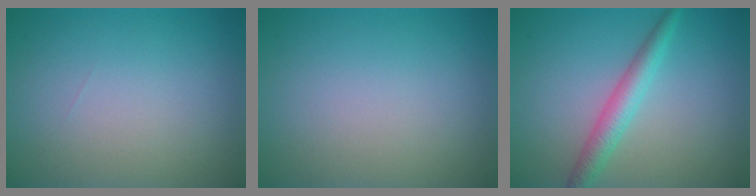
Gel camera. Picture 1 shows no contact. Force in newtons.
{"total": 0.0}
{"total": 2.9, "press": 2.9, "slide": 0.0}